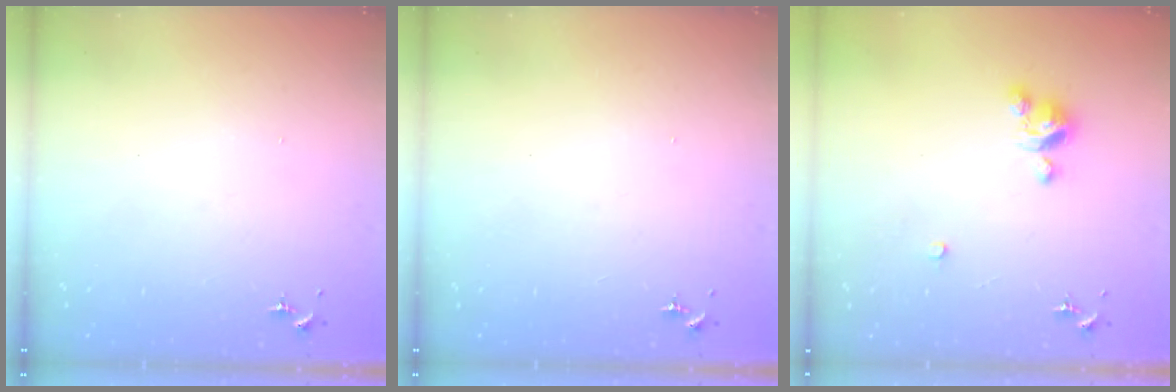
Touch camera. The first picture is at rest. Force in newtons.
{"total": 0.0}
{"total": 7.0, "press": 7.0, "slide": 0.3}